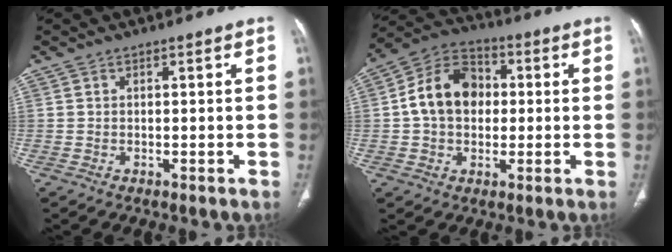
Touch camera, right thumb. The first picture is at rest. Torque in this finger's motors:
{"motor_torque": [-0.98, 1.28, 1.09, -0.25, 0.11]}